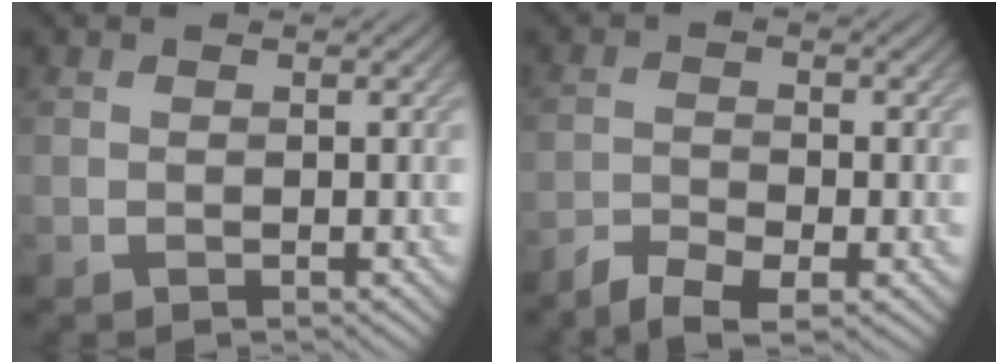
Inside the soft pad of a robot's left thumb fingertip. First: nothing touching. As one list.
[{"total": 4.1, "force": [-3.2, 1.0, 2.4], "torque": [-0.049, -0.008, -0.060]}]